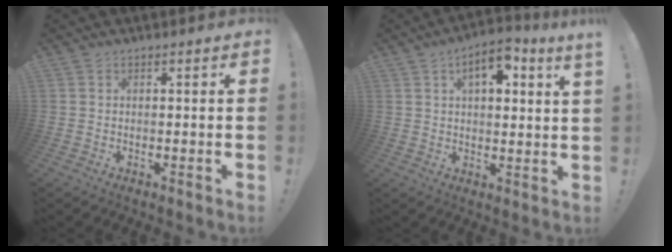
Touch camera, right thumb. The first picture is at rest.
{"total": 7.8, "force": [3.8, 2.0, 6.4], "torque": [-0.090, -0.014, 0.060]}